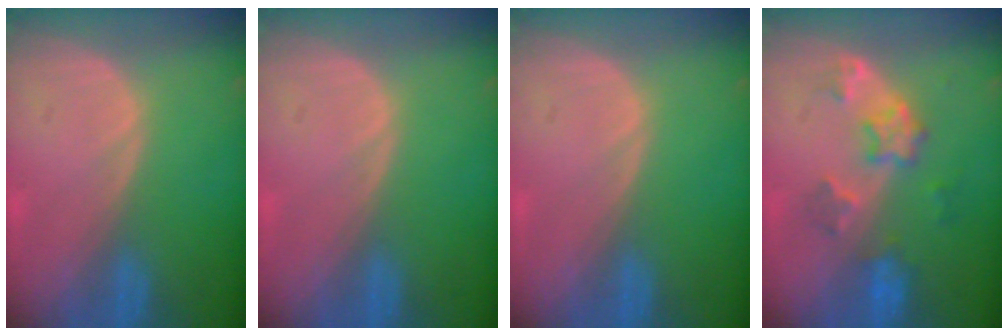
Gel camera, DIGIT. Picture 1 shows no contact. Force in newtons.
{"total": 0.0}
{"total": 0.0}
{"total": 6.0, "press": 5.5, "slide": 2.6}